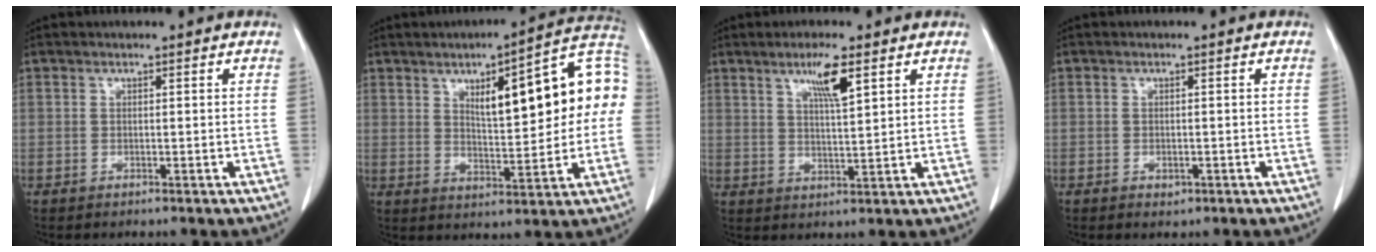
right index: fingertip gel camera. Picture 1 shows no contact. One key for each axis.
{"total": 16.9, "fx": 3.1, "fy": 4.4, "fz": 16.0, "tx": -0.222, "ty": 0.036, "tz": 0.044}
{"total": 5.7, "fx": 3.1, "fy": 0.3, "fz": 4.8, "tx": -0.084, "ty": -0.004, "tz": 0.055}
{"total": 1.2, "fx": -0.6, "fy": 0.8, "fz": 0.7, "tx": -0.011, "ty": 0.000, "tz": -0.003}